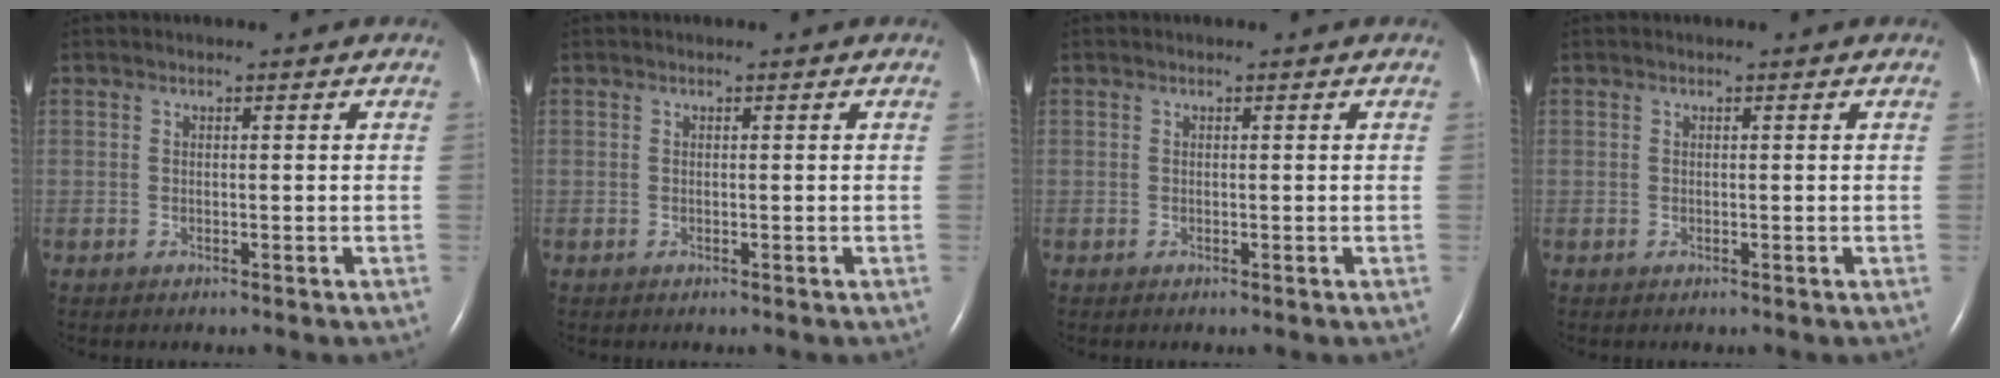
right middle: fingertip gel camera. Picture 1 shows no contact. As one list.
[{"total": 0.0}, {"total": 0.0}, {"total": 0.0}]